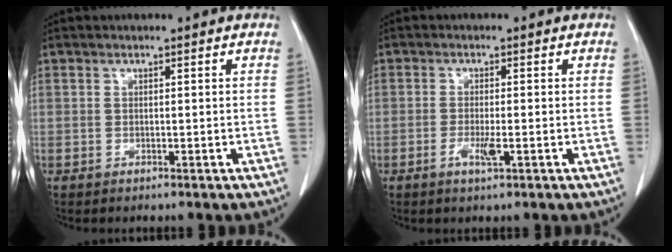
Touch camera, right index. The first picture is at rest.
{"total": 2.6, "force": [-1.0, 0.2, 2.4], "torque": [-0.048, -0.005, -0.017]}